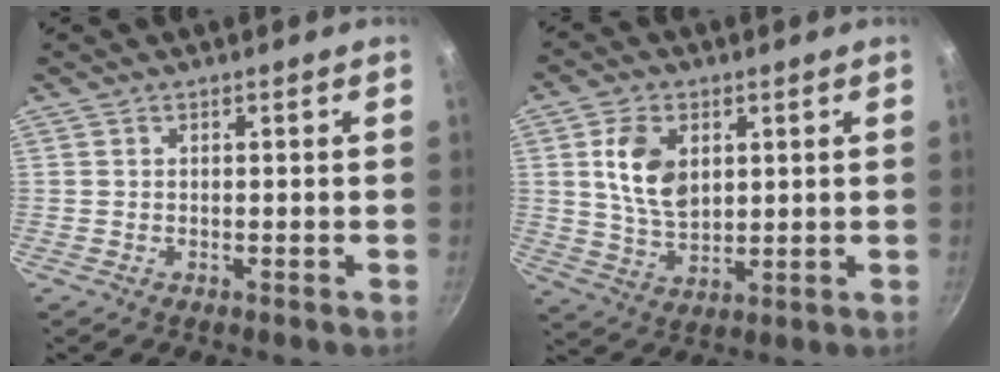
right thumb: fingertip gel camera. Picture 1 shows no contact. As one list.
[{"total": 9.8, "force": [2.5, 6.5, 6.9], "torque": [-0.115, -0.014, 0.052]}]